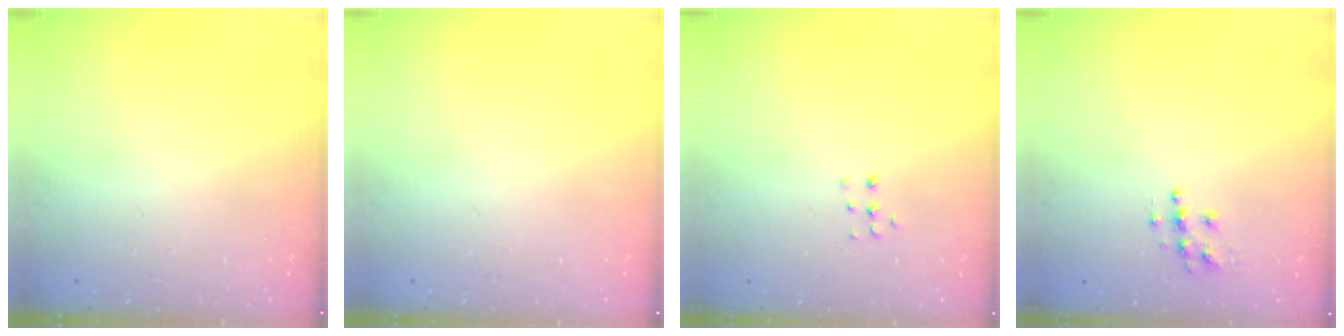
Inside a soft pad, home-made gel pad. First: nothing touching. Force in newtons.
{"total": 0.0}
{"total": 3.8, "press": 3.8, "slide": 0.6}
{"total": 5.7, "press": 5.7, "slide": 0.4}